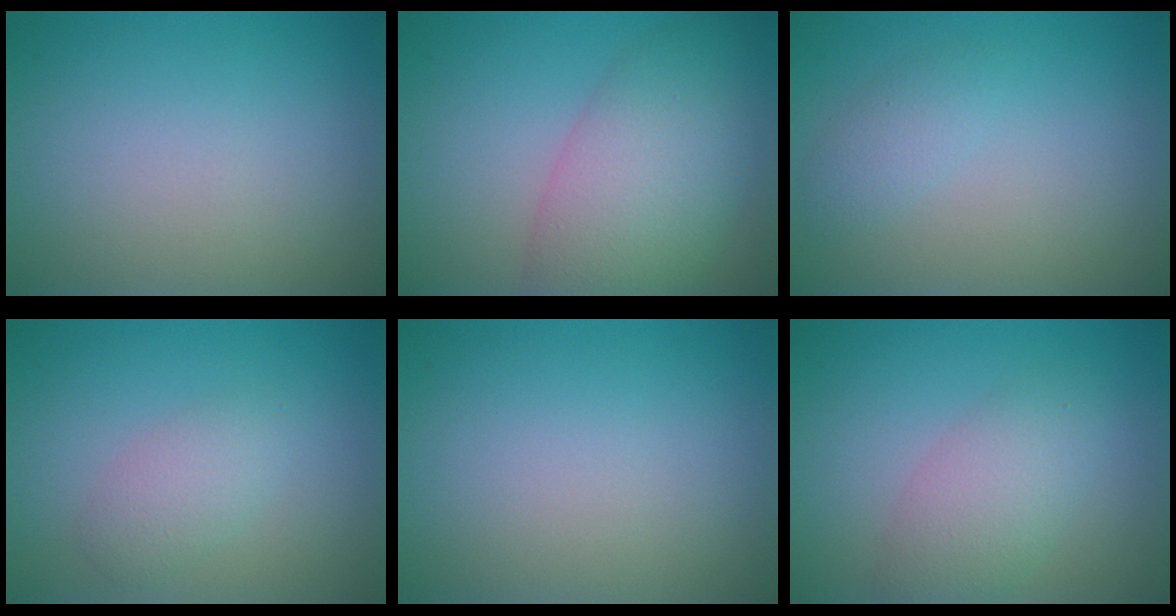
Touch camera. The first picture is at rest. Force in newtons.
{"total": 7.7, "press": 7.7, "slide": 0.1}
{"total": 1.6, "press": 1.6, "slide": 0.0}
{"total": 2.2, "press": 2.2, "slide": 0.0}
{"total": 0.0}
{"total": 2.7, "press": 2.7, "slide": 0.2}